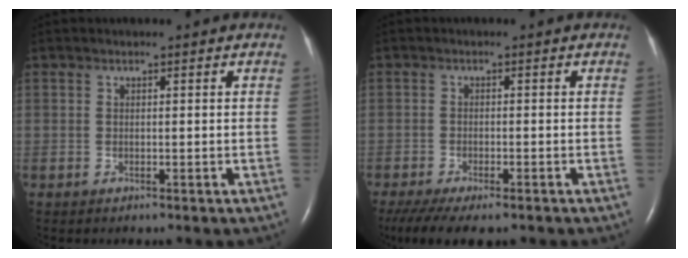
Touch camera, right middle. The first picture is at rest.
{"total": 10.9, "force": [-8.1, 3.4, 6.4], "torque": [-0.116, -0.015, -0.120]}